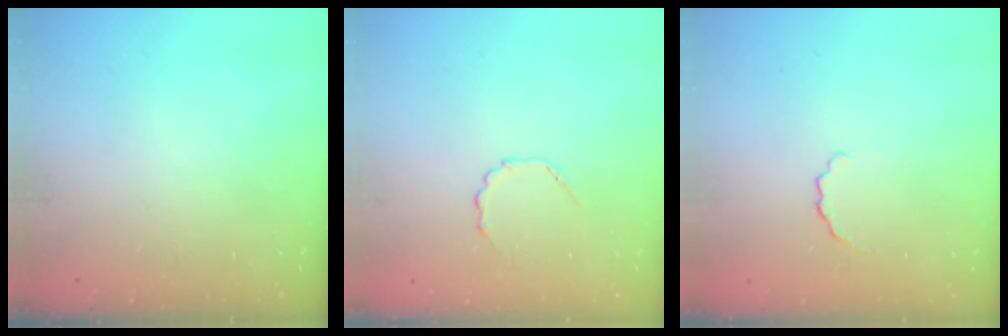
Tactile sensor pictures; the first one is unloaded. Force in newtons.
{"total": 3.4, "press": 3.1, "slide": 1.3}
{"total": 3.1, "press": 2.9, "slide": 1.1}